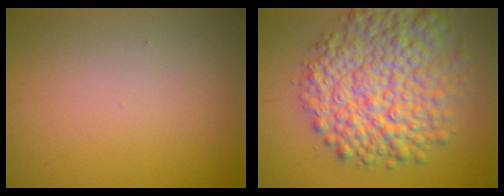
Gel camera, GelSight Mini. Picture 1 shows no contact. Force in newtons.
{"total": 9.9, "press": 9.9, "slide": 0.3}